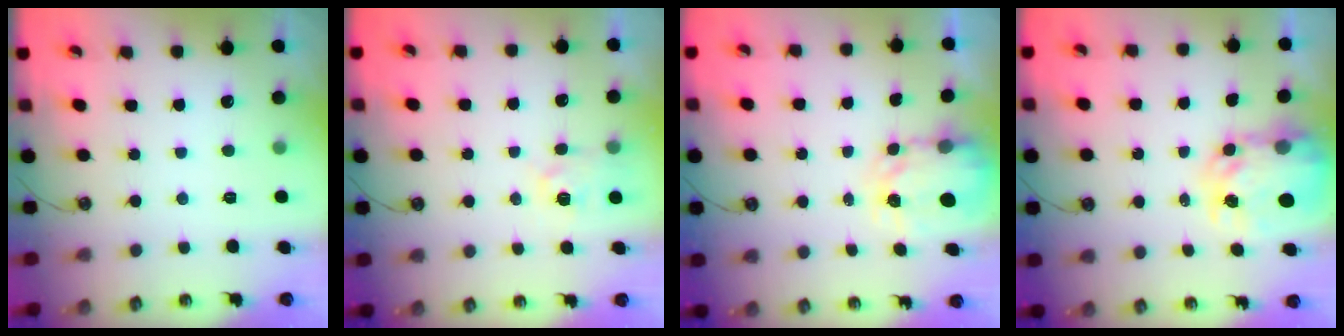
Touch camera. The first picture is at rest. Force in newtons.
{"total": 3.7, "press": 3.7, "slide": 0.5}
{"total": 3.9, "press": 3.9, "slide": 0.3}
{"total": 6.8, "press": 6.7, "slide": 0.5}